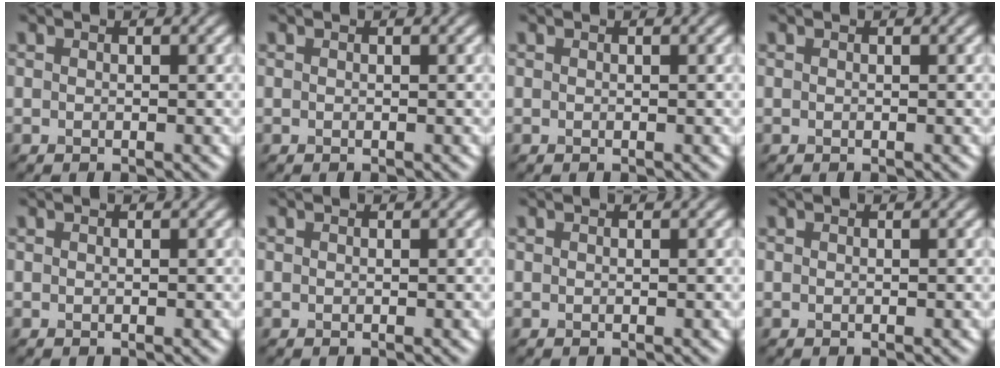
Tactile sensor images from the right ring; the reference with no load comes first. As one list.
[{"total": 0.0}, {"total": 0.0}, {"total": 0.0}, {"total": 0.0}, {"total": 0.0}, {"total": 0.0}, {"total": 0.0}]